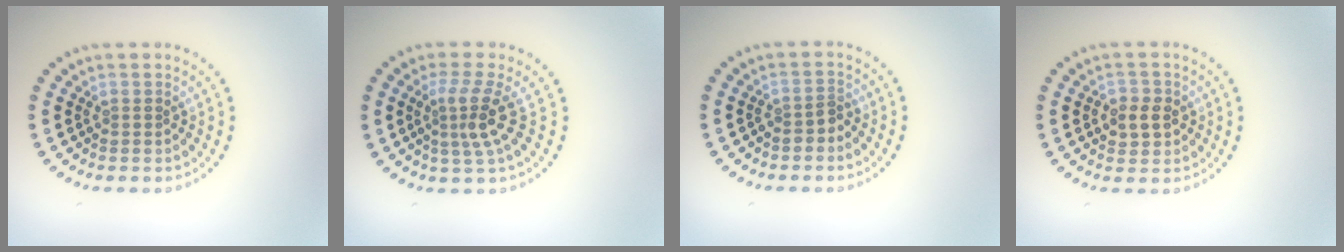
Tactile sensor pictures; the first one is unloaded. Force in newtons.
{"total": 3.2, "press": 2.2, "slide": 2.4}
{"total": 1.3, "press": 1.1, "slide": 0.7}
{"total": 2.5, "press": 2.4, "slide": 0.5}